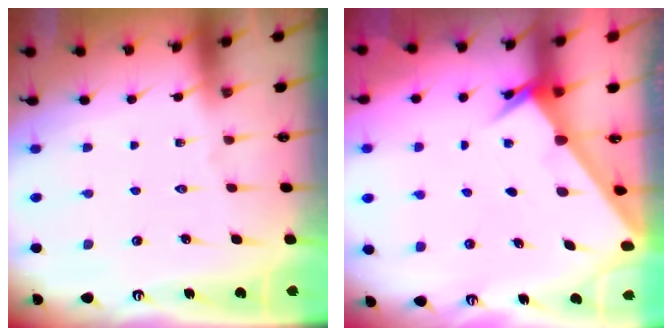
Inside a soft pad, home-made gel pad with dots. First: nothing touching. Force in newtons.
{"total": 2.4, "press": 2.4, "slide": 0.3}